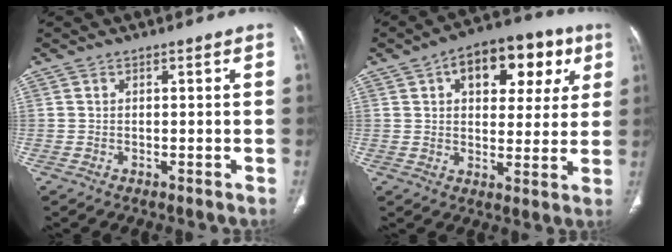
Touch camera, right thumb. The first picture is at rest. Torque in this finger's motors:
{"motor_torque": [0.82, 4.17, 1.19, -0.03, 0.11]}